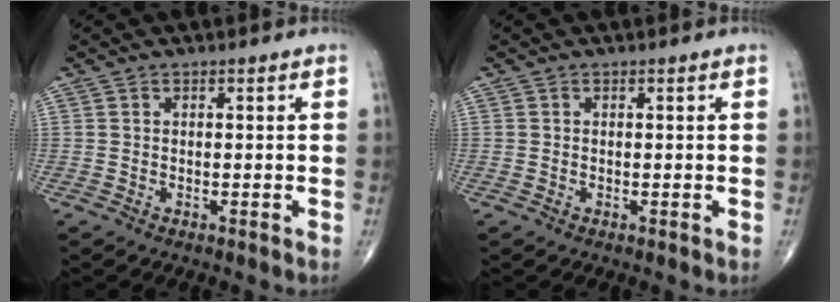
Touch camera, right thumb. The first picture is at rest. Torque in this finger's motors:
{"motor_torque": [1.71, 1.59, -0.13, 0.04, 0.05]}